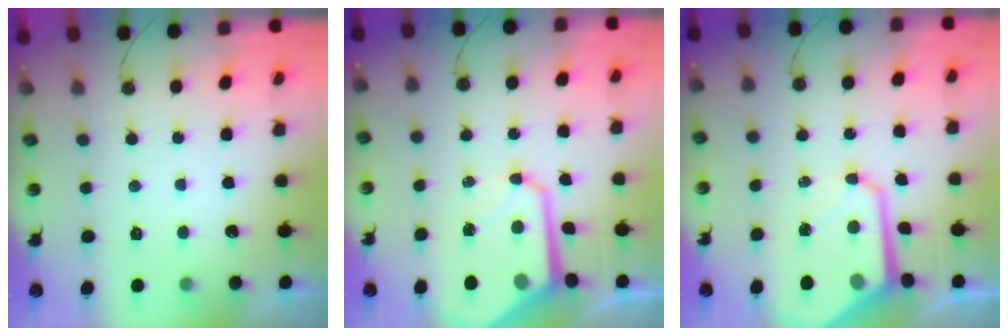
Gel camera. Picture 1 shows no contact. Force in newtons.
{"total": 11.9, "press": 11.8, "slide": 1.1}
{"total": 11.9, "press": 11.8, "slide": 1.1}